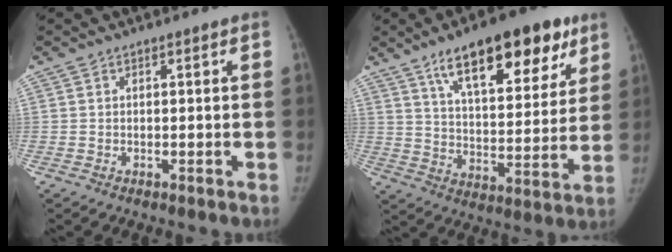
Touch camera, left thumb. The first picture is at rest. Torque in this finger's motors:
{"motor_torque": [1.36, 1.55, 1.40, -1.00, 0.32]}